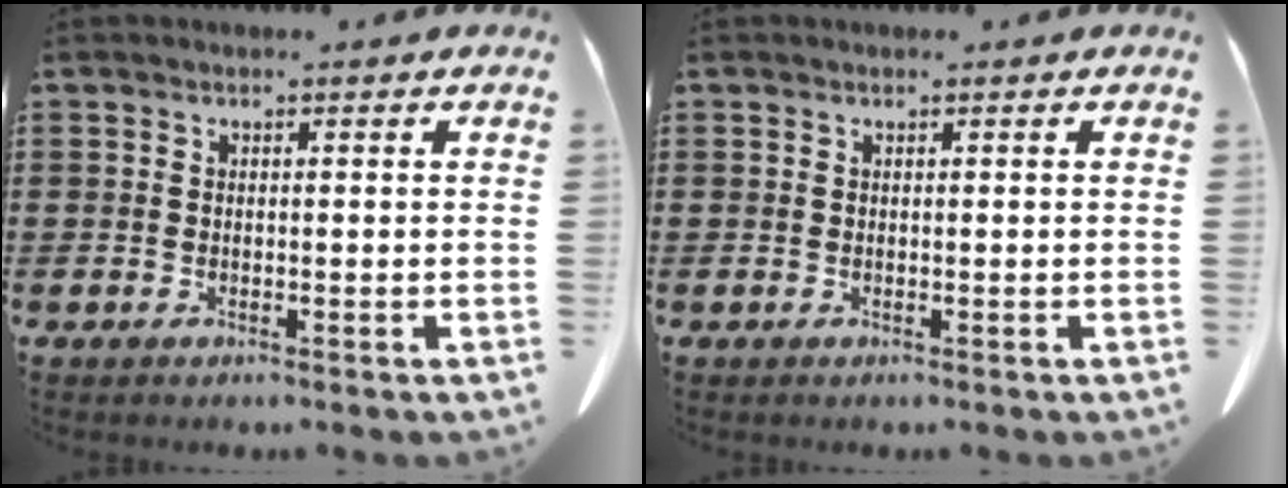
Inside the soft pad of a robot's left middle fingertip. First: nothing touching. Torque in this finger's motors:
{"motor_torque": [0.02, 0.01, 0.00, -0.01]}